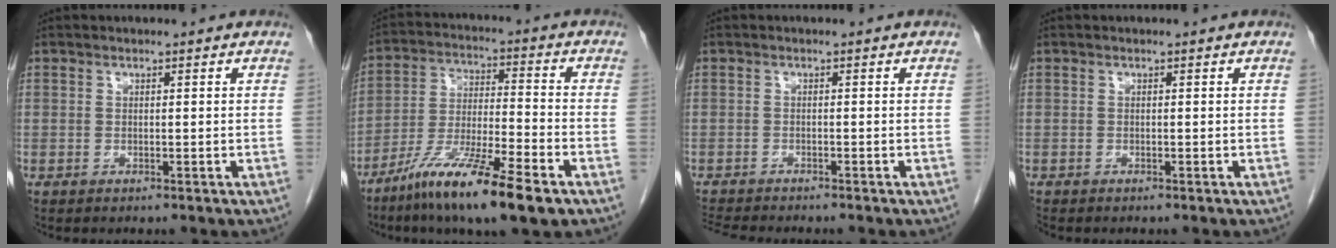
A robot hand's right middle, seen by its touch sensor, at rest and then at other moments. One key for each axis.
{"total": 15.1, "fx": -9.4, "fy": 1.2, "fz": 11.7, "tx": -0.230, "ty": -0.039, "tz": -0.171}
{"total": 5.4, "fx": -5.1, "fy": 0.4, "fz": 1.8, "tx": -0.034, "ty": -0.015, "tz": -0.083}
{"total": 0.0}